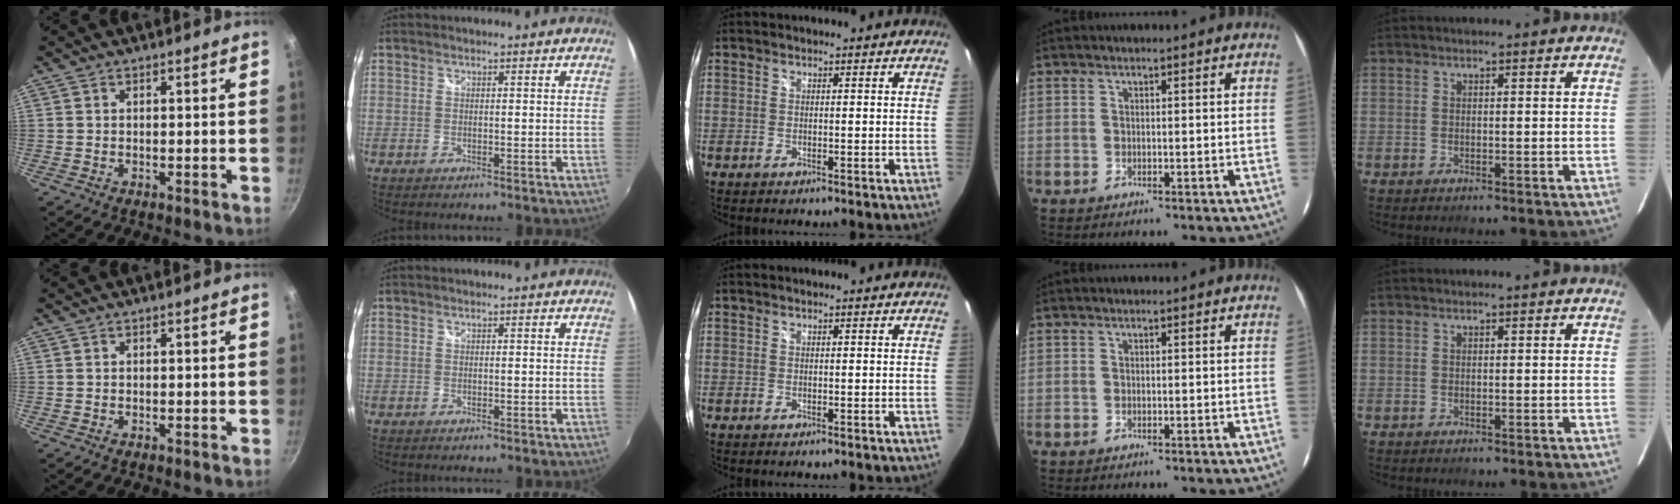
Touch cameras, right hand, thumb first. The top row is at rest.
{}